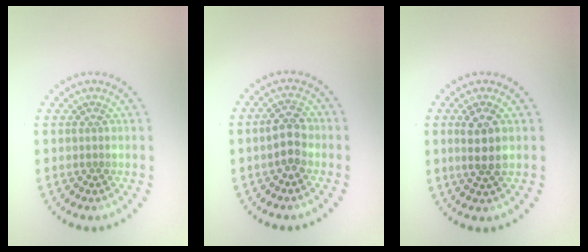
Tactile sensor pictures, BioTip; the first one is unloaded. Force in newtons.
{"total": 2.6, "press": 2.5, "slide": 0.5}
{"total": 2.7, "press": 2.5, "slide": 1.2}